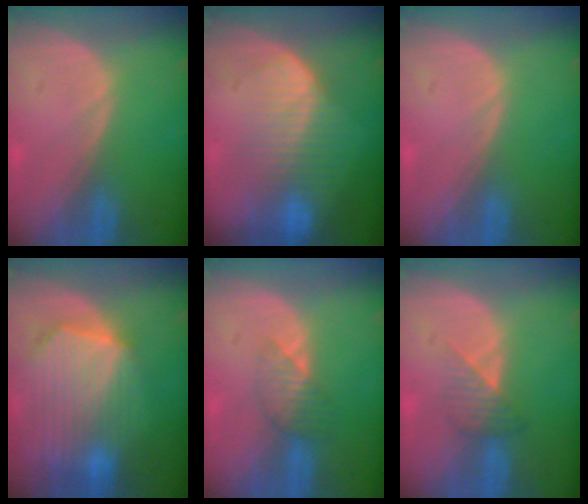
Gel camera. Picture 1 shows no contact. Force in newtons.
{"total": 8.0, "press": 7.5, "slide": 2.7}
{"total": 0.0}
{"total": 10.4, "press": 9.1, "slide": 5.1}
{"total": 3.6, "press": 3.2, "slide": 1.6}
{"total": 3.3, "press": 3.2, "slide": 1.0}